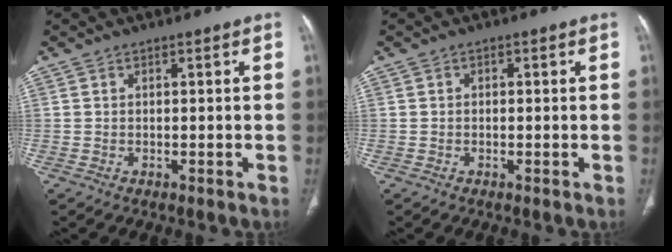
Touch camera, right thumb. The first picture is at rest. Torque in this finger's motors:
{"motor_torque": [-0.23, 0.25, 0.10, -0.01, 0.07]}